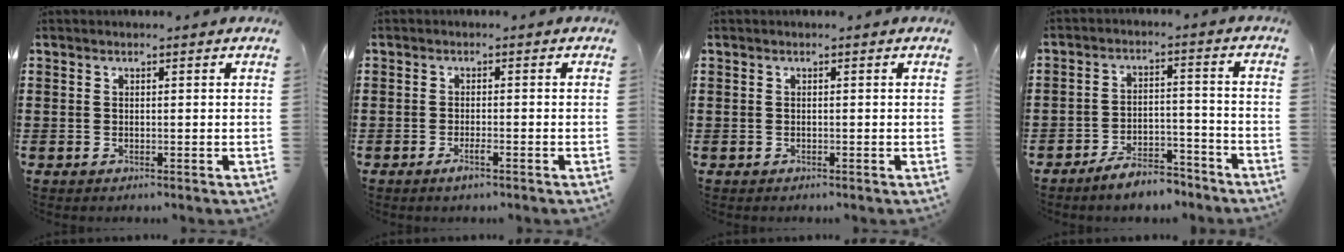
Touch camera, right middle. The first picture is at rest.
{"total": 1.8, "force": [-1.1, 0.2, 1.4], "torque": [-0.024, -0.003, -0.020]}
{"total": 0.0}
{"total": 5.7, "force": [-5.4, 1.1, 1.4], "torque": [-0.019, 0.014, -0.105]}